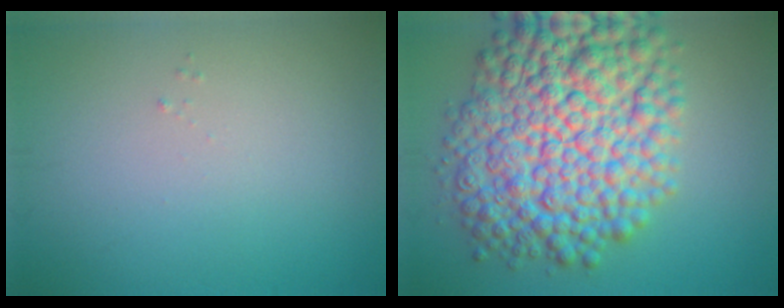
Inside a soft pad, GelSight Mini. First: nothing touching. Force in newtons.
{"total": 13.4, "press": 13.4, "slide": 0.1}